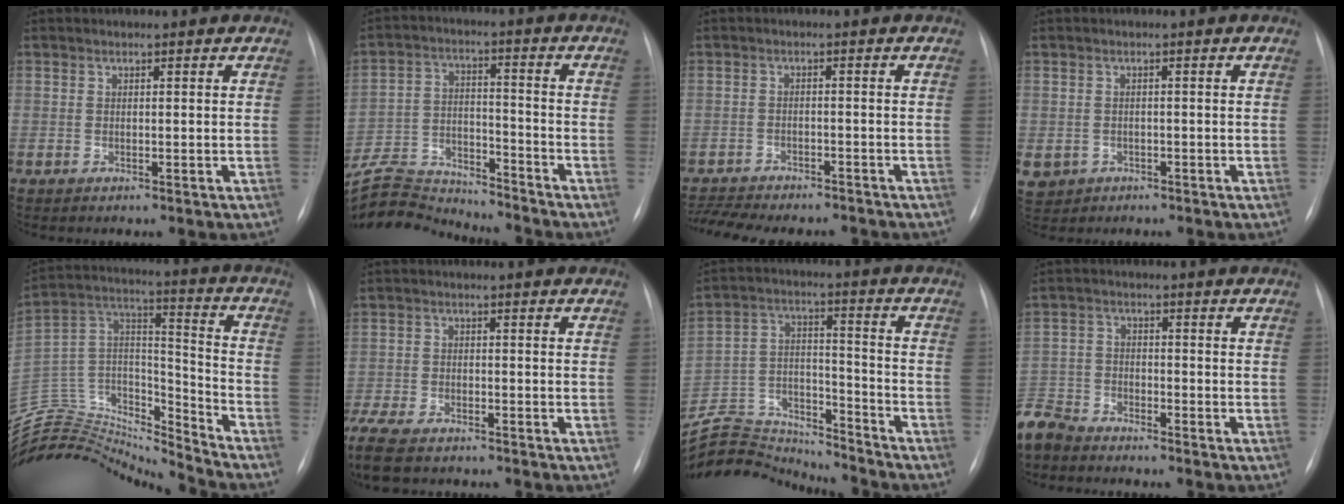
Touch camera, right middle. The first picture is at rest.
{"total": 14.4, "force": [-14.3, 1.1, 1.7], "torque": [-0.036, 0.022, -0.240]}
{"total": 11.6, "force": [-10.7, 2.6, 3.9], "torque": [-0.077, 0.003, -0.144]}
{"total": 4.8, "force": [-2.3, 4.1, 0.9], "torque": [-0.022, 0.001, -0.030]}
{"total": 20.9, "force": [-20.6, 2.5, 2.7], "torque": [-0.052, 0.064, -0.343]}
{"total": 12.5, "force": [-9.8, 4.8, 6.0], "torque": [-0.153, -0.024, -0.158]}
{"total": 15.9, "force": [-15.8, 1.5, 1.7], "torque": [-0.035, 0.031, -0.262]}
{"total": 7.7, "force": [-7.3, 2.2, 1.0], "torque": [-0.023, -0.012, -0.144]}